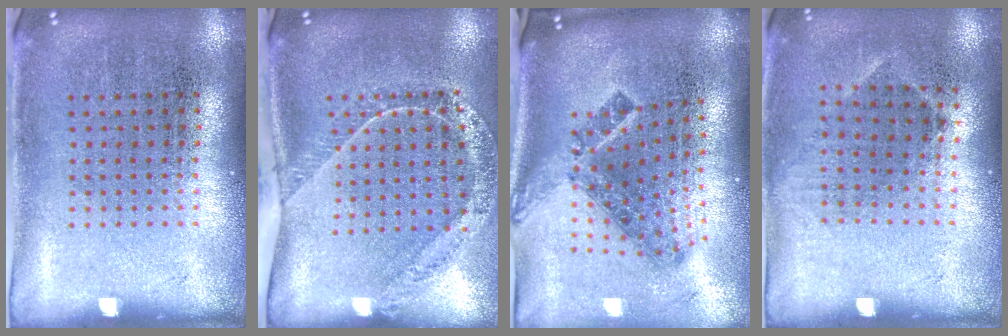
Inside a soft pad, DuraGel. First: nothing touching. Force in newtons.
{"total": 1.6, "press": 1.5, "slide": 0.6}
{"total": 1.9, "press": 1.3, "slide": 1.3}
{"total": 0.9, "press": 0.6, "slide": 0.6}